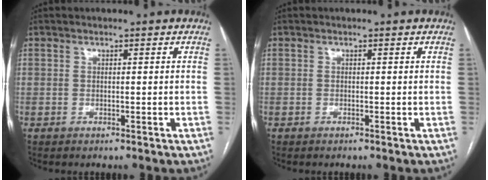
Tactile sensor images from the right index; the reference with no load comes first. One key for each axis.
{"total": 0.0}